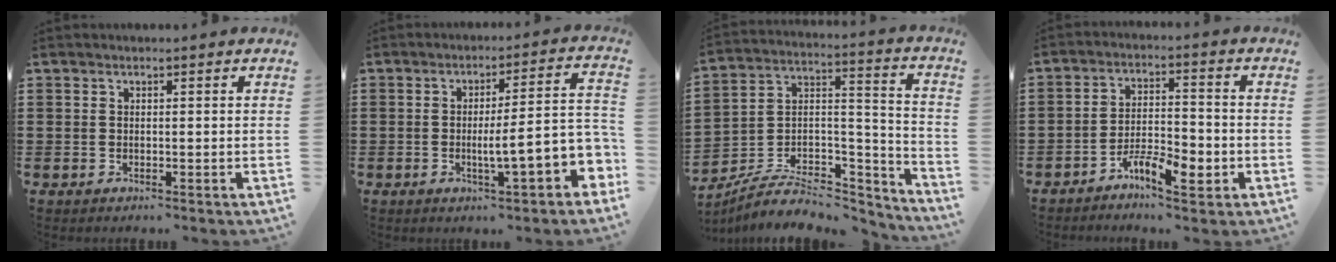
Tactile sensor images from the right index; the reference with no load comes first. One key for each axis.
{"total": 8.4, "fx": -2.4, "fy": 1.4, "fz": 8.0, "tx": -0.117, "ty": -0.009, "tz": -0.044}
{"total": 7.8, "fx": -6.0, "fy": 3.6, "fz": 3.5, "tx": -0.060, "ty": 0.013, "tz": -0.112}
{"total": 6.5, "fx": -3.8, "fy": 2.4, "fz": 4.7, "tx": -0.080, "ty": 0.013, "tz": -0.069}